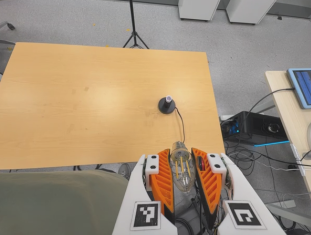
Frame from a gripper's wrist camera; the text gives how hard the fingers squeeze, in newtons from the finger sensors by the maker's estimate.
{"total": 21.4, "left": 22.9, "right": 20.0}